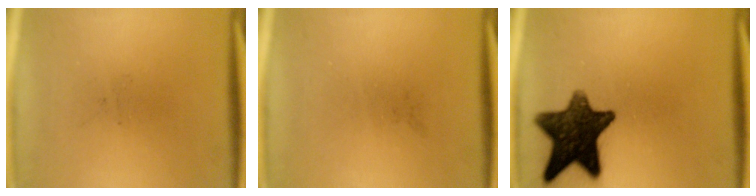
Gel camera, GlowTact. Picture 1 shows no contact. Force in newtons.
{"total": 0.0}
{"total": 13.3}